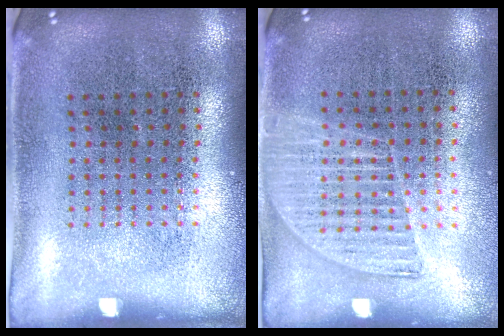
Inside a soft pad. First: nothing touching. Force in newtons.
{"total": 1.3, "press": 1.2, "slide": 0.5}